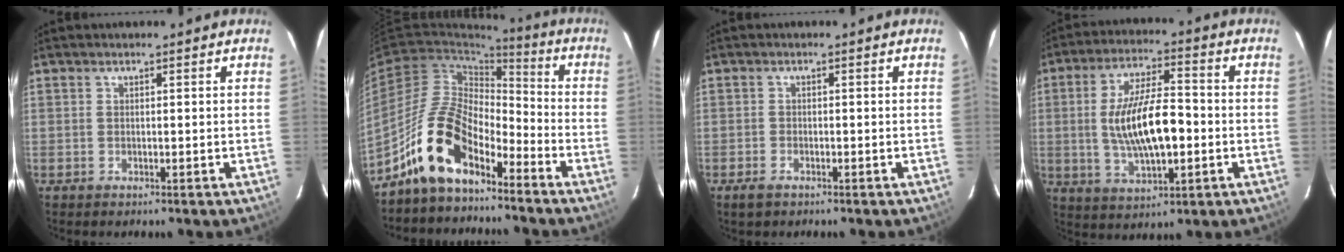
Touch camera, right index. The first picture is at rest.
{"total": 13.5, "force": [-9.3, 5.8, 7.9], "torque": [-0.153, 0.019, -0.184]}
{"total": 2.2, "force": [-1.6, 1.1, 1.0], "torque": [-0.025, -0.004, -0.030]}
{"total": 13.9, "force": [-1.3, 5.1, 12.9], "torque": [-0.245, -0.001, -0.015]}